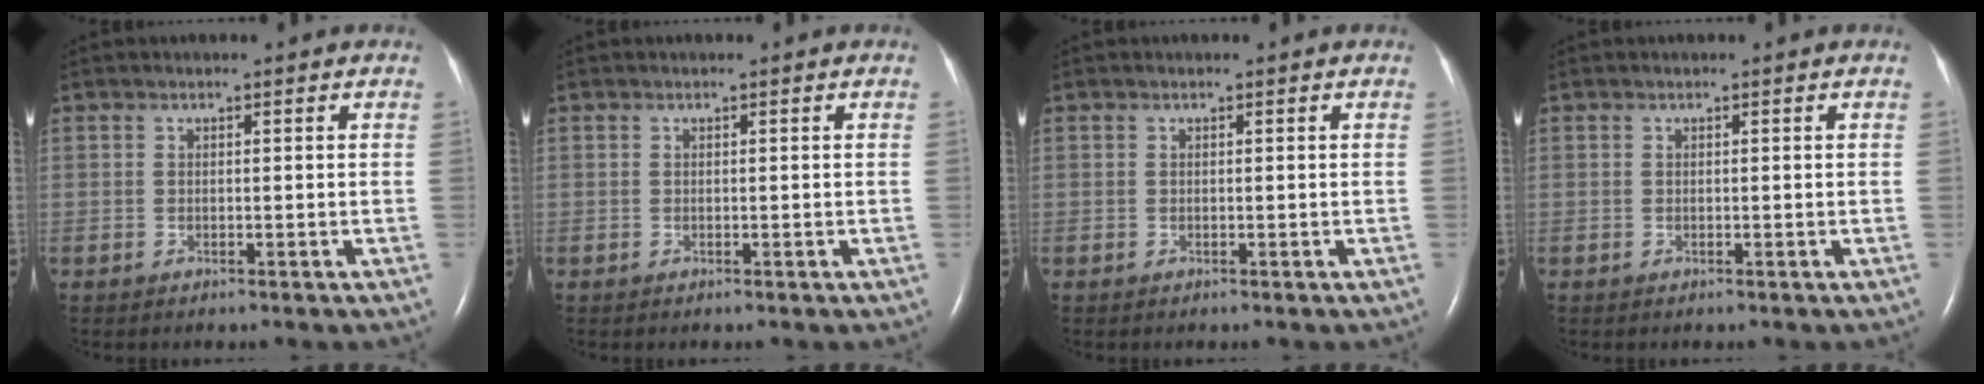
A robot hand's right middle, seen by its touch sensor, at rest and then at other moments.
{"total": 0.0}
{"total": 0.0}
{"total": 0.0}